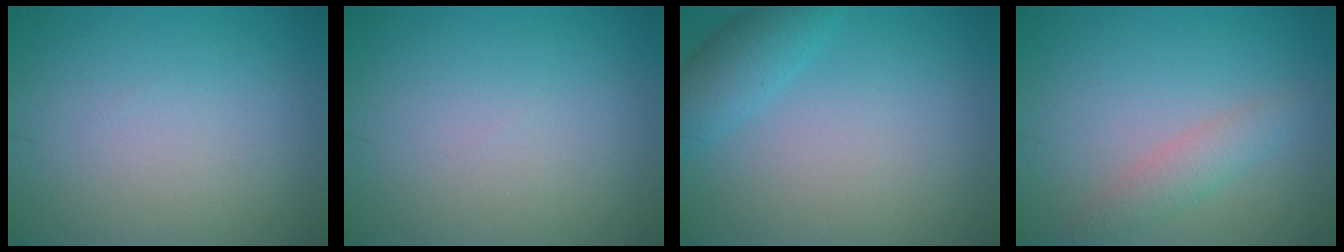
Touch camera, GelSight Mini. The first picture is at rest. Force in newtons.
{"total": 0.0}
{"total": 3.0, "press": 3.0, "slide": 0.1}
{"total": 2.2, "press": 2.2, "slide": 0.1}